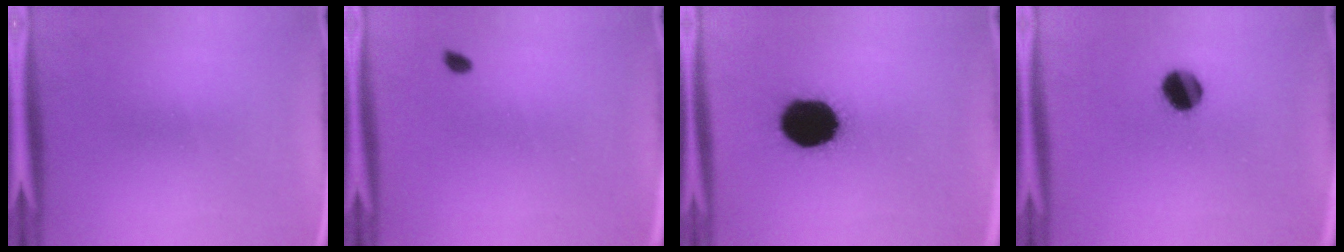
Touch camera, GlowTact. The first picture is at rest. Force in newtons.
{"total": 0.9}
{"total": 19.9}
{"total": 8.3}